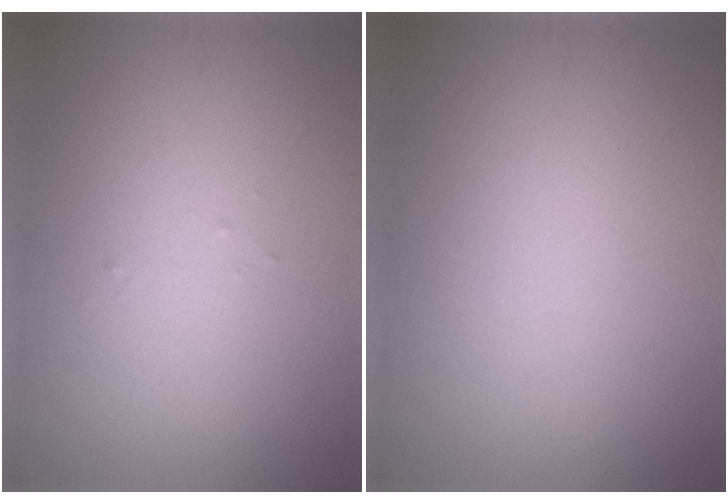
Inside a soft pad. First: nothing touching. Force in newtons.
{"total": 0.0}